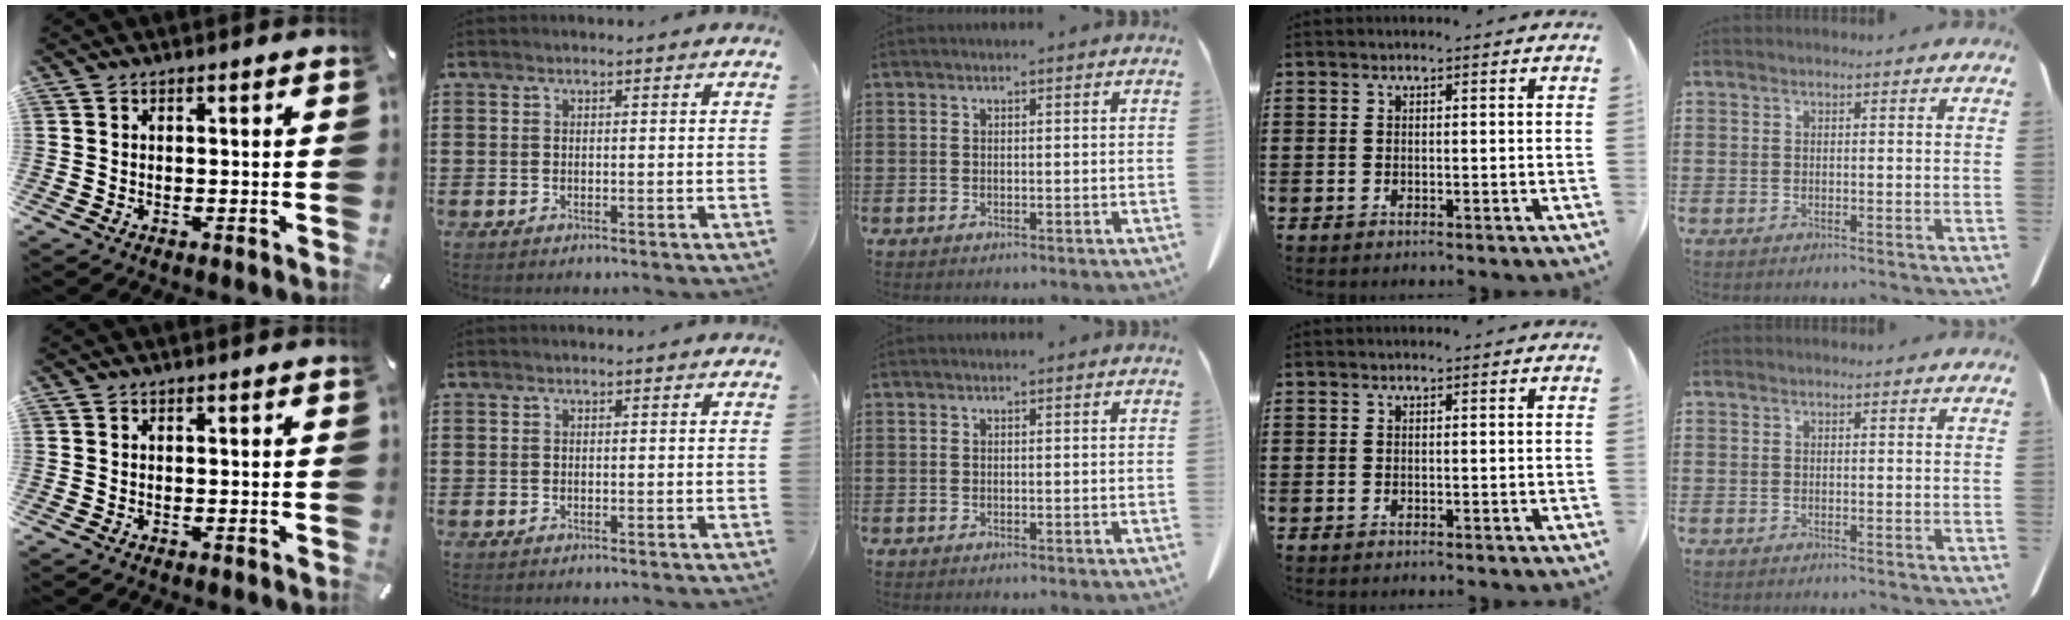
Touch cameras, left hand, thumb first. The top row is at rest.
{}